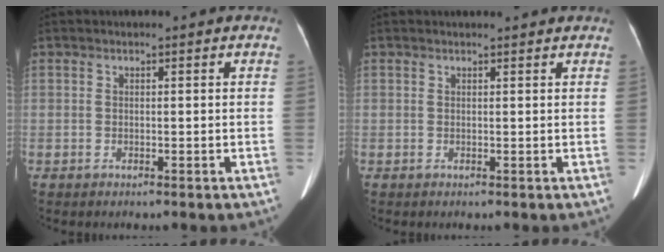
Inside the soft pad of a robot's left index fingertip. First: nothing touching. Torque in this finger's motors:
{"motor_torque": [0.30, -0.52, 0.00, 0.01]}